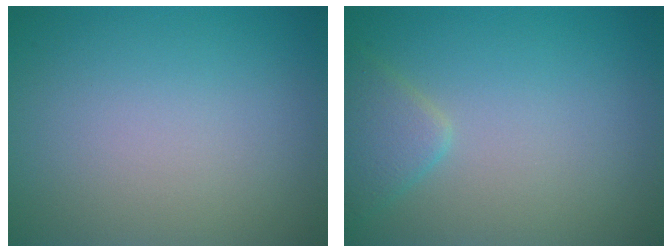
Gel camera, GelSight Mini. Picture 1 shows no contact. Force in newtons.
{"total": 2.3, "press": 2.3, "slide": 0.2}